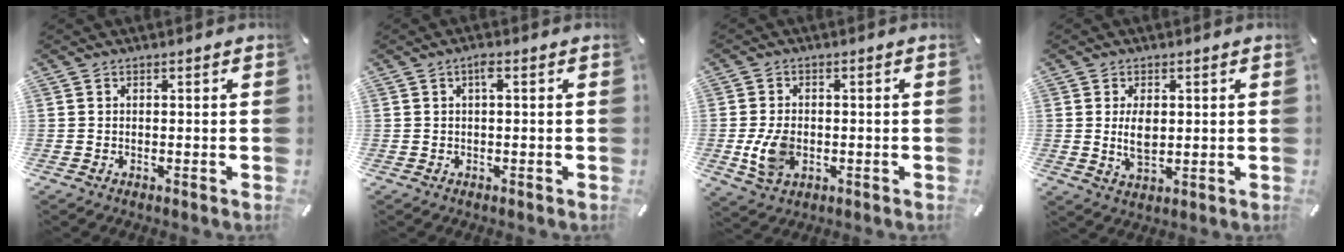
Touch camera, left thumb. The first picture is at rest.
{"total": 2.0, "force": [0.3, 0.4, 1.9], "torque": [-0.038, 0.004, 0.003]}
{"total": 7.7, "force": [-1.4, 5.4, 5.3], "torque": [-0.110, 0.000, -0.024]}
{"total": 5.6, "force": [0.8, 3.2, 4.6], "torque": [-0.098, -0.012, 0.006]}